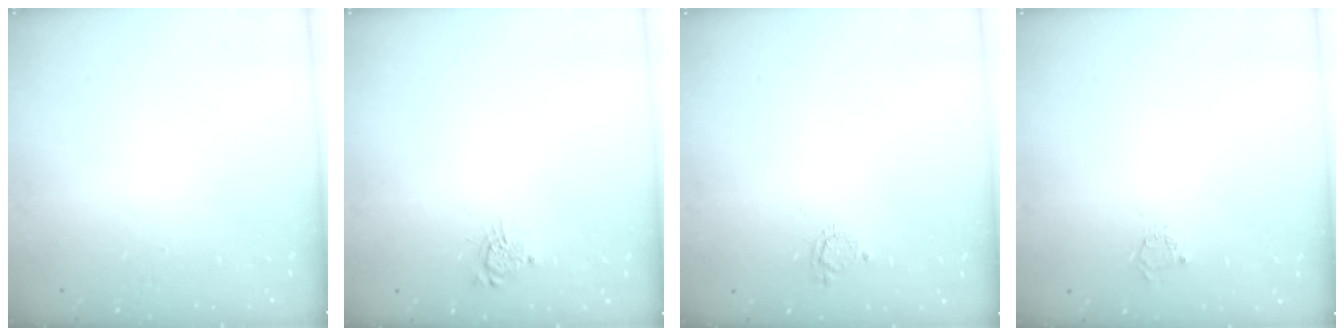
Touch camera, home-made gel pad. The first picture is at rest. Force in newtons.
{"total": 4.4, "press": 4.4, "slide": 0.5}
{"total": 3.4, "press": 3.3, "slide": 0.3}
{"total": 2.5, "press": 2.5, "slide": 0.3}